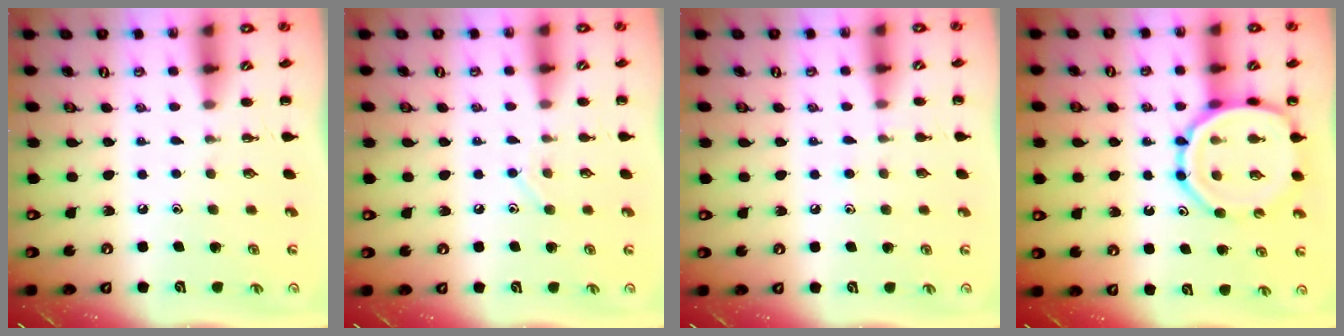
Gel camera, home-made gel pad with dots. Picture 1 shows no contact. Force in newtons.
{"total": 6.4, "press": 6.3, "slide": 1.2}
{"total": 5.4, "press": 5.2, "slide": 1.6}
{"total": 13.5, "press": 13.2, "slide": 2.4}